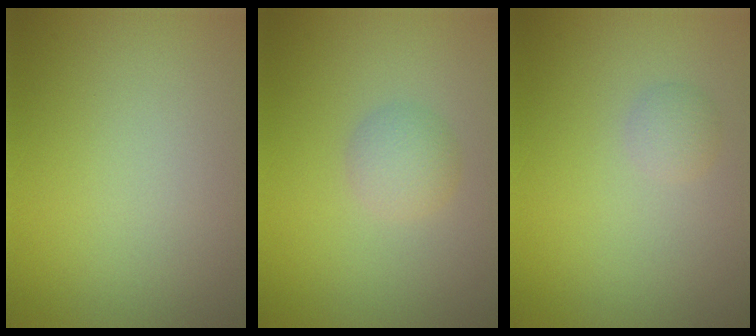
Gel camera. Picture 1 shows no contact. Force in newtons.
{"total": 2.0, "press": 2.0, "slide": 0.0}
{"total": 1.1, "press": 1.1, "slide": 0.0}